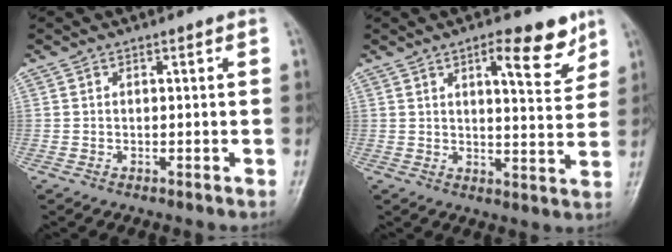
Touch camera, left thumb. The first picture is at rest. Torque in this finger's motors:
{"motor_torque": [0.23, 0.25, 0.10, -0.14, 0.08]}